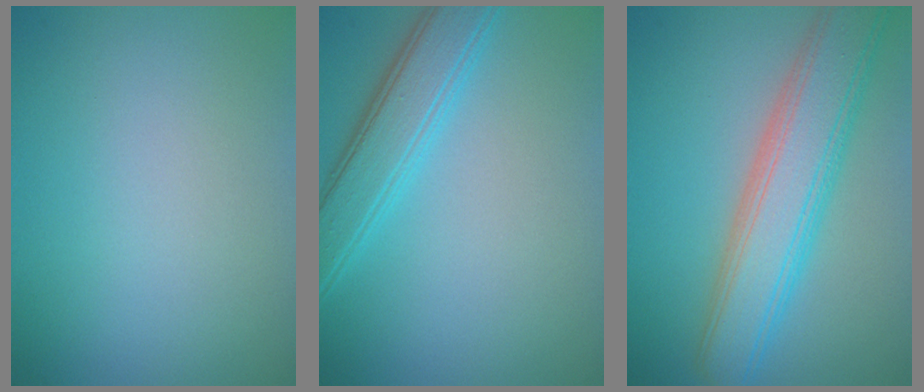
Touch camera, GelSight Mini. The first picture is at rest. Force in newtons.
{"total": 4.4, "press": 4.4, "slide": 0.2}
{"total": 7.2, "press": 7.2, "slide": 0.1}